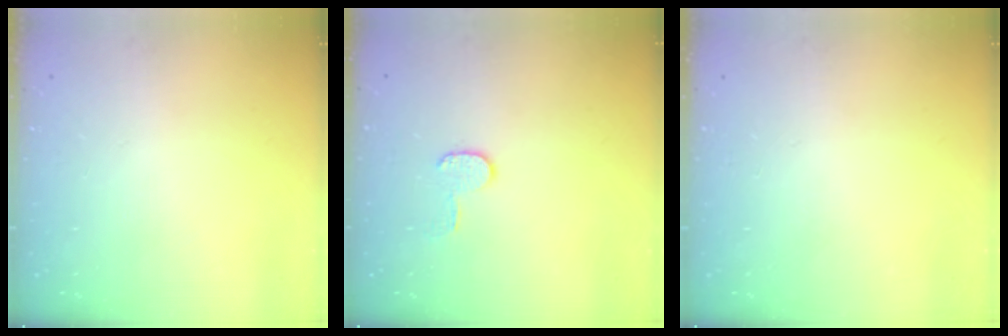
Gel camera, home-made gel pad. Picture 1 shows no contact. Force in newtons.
{"total": 5.9, "press": 5.9, "slide": 0.4}
{"total": 0.0}